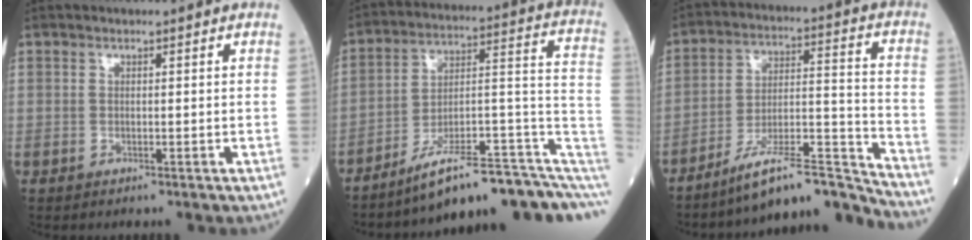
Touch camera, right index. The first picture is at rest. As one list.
[{"total": 18.1, "force": [-11.8, 3.7, 13.2], "torque": [-0.131, 0.063, -0.173]}, {"total": 14.4, "force": [-13.3, 0.1, 5.7], "torque": [-0.074, 0.043, -0.222]}]